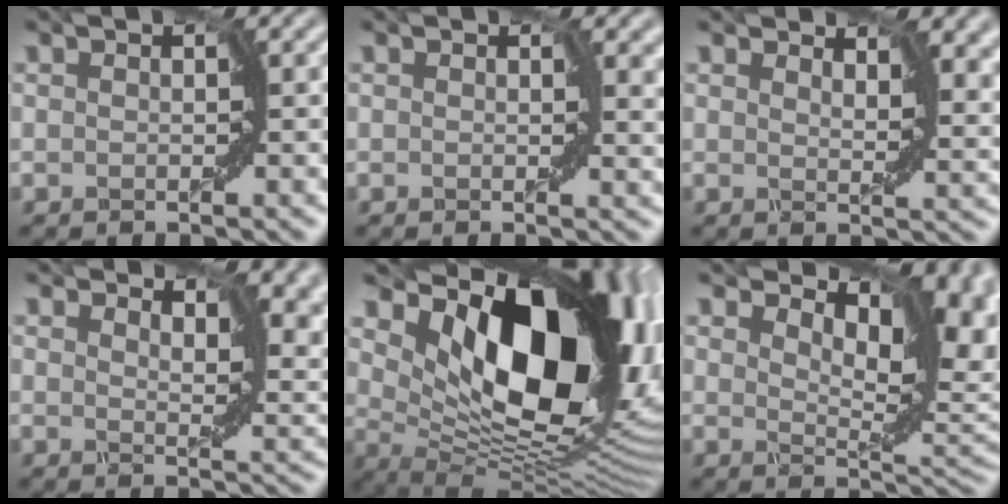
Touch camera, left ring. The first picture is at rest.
{"total": 2.6, "force": [0.5, 1.6, 1.9], "torque": [-0.018, -0.001, 0.002]}
{"total": 4.1, "force": [2.6, 1.8, 2.6], "torque": [-0.047, -0.002, 0.043]}
{"total": 5.6, "force": [3.7, 2.3, 3.6], "torque": [-0.058, -0.002, 0.058]}
{"total": 16.7, "force": [5.7, 8.7, 13.1], "torque": [-0.184, -0.011, 0.102]}
{"total": 10.8, "force": [3.8, 5.4, 8.6], "torque": [-0.115, -0.007, 0.069]}